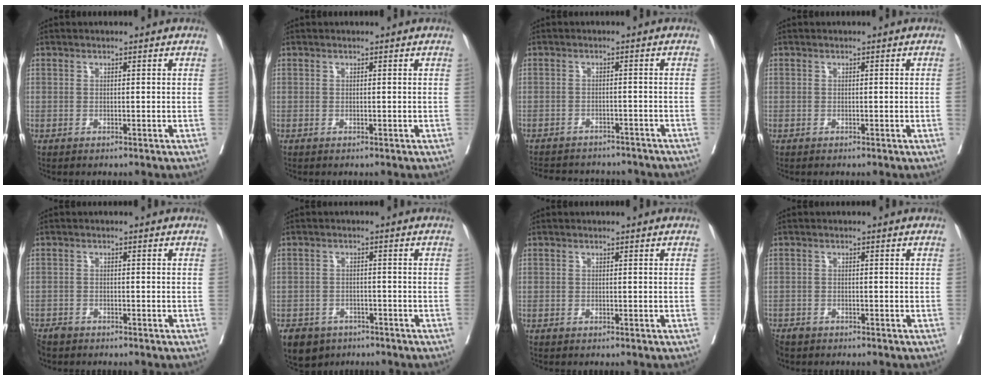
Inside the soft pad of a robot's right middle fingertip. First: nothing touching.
{"total": 0.0}
{"total": 15.4, "force": [-13.6, 5.2, 5.1], "torque": [-0.114, -0.001, -0.160]}
{"total": 0.0}
{"total": 4.0, "force": [-3.6, 1.5, 1.2], "torque": [-0.021, -0.008, -0.061]}
{"total": 5.9, "force": [-4.1, 4.1, 1.3], "torque": [-0.026, 0.004, -0.062]}
{"total": 0.0}
{"total": 4.5, "force": [-3.7, 2.1, 1.5], "torque": [-0.031, -0.007, -0.061]}